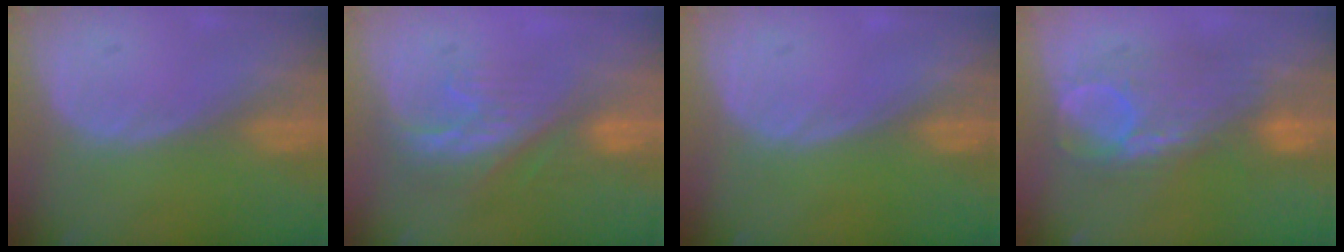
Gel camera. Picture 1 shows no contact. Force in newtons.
{"total": 8.3, "press": 7.2, "slide": 4.0}
{"total": 0.0}
{"total": 8.3, "press": 8.3, "slide": 0.2}